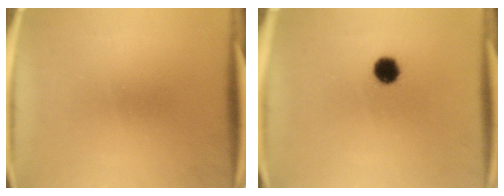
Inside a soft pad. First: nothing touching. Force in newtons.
{"total": 5.1}